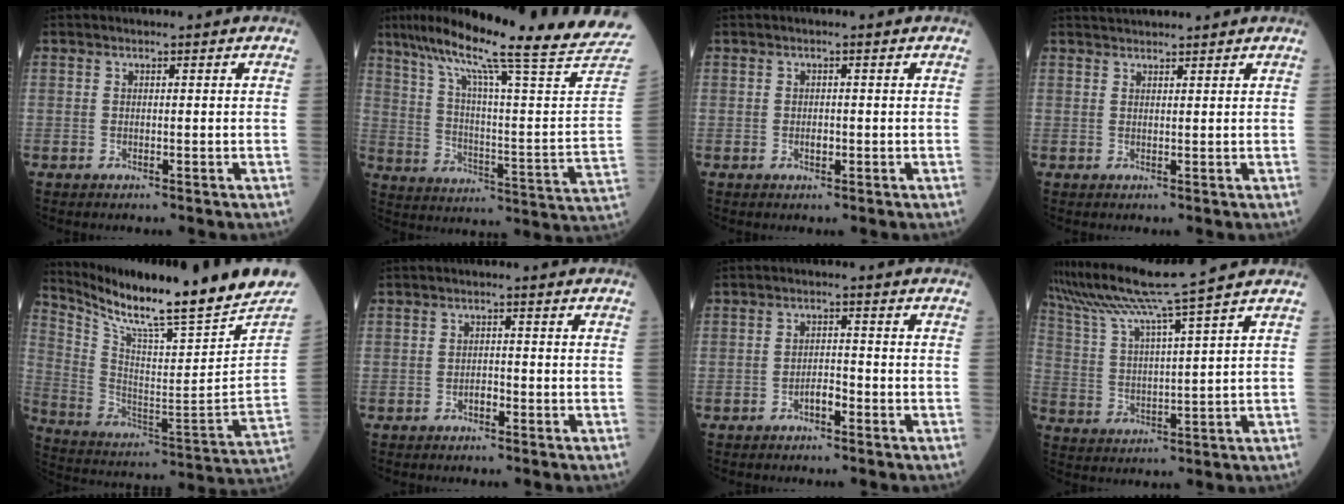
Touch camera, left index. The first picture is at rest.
{"total": 27.8, "force": [23.4, -1.2, 15.0], "torque": [-0.248, -0.080, 0.315]}
{"total": 1.2, "force": [-0.8, 0.5, 0.7], "torque": [-0.015, -0.004, -0.011]}
{"total": 2.9, "force": [2.8, 0.0, 0.7], "torque": [-0.011, 0.028, 0.049]}
{"total": 24.2, "force": [21.0, -0.4, 12.0], "torque": [-0.208, -0.097, 0.314]}
{"total": 1.5, "force": [-1.3, 0.5, 0.7], "torque": [-0.010, -0.002, -0.022]}
{"total": 2.4, "force": [-1.9, 0.6, 1.4], "torque": [-0.021, -0.001, -0.033]}
{"total": 12.1, "force": [10.1, -3.3, 5.7], "torque": [-0.114, -0.011, 0.180]}